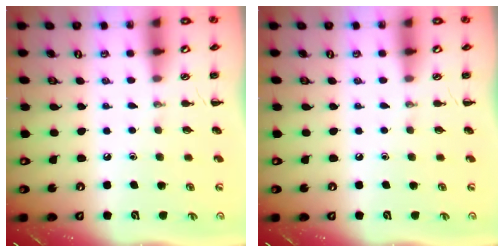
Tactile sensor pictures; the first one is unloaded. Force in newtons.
{"total": 0.0}